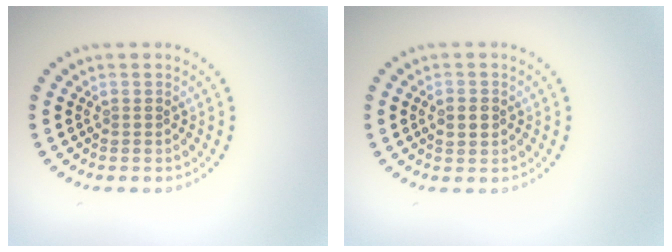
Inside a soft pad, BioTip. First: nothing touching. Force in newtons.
{"total": 2.0, "press": 2.0, "slide": 0.1}